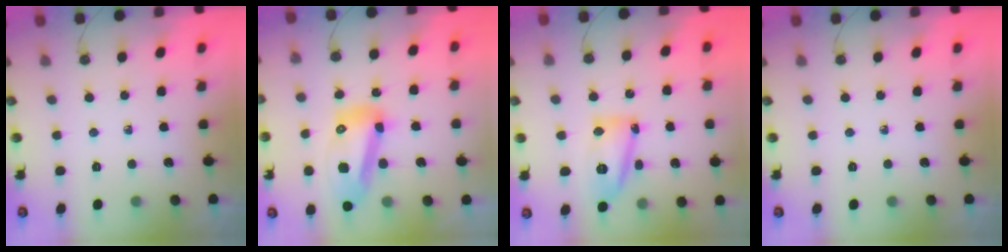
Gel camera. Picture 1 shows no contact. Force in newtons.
{"total": 15.0, "press": 14.9, "slide": 1.8}
{"total": 17.7, "press": 14.4, "slide": 10.2}
{"total": 0.0}